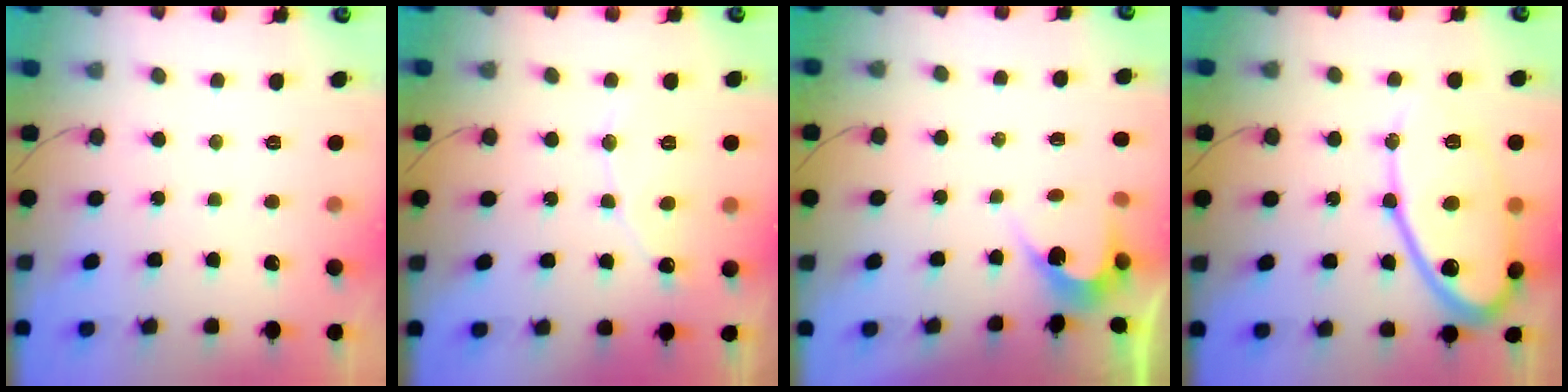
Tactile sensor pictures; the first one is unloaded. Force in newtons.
{"total": 6.5, "press": 6.5, "slide": 0.5}
{"total": 2.9, "press": 2.9, "slide": 0.1}
{"total": 16.8, "press": 16.7, "slide": 1.2}